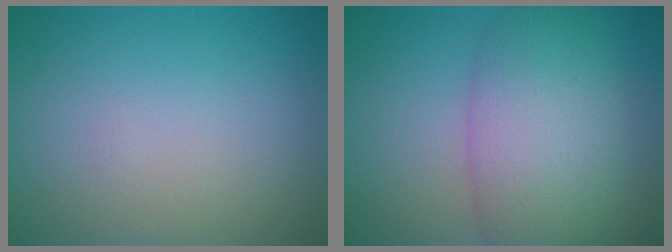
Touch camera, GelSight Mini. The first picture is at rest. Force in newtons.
{"total": 8.3, "press": 8.3, "slide": 0.2}